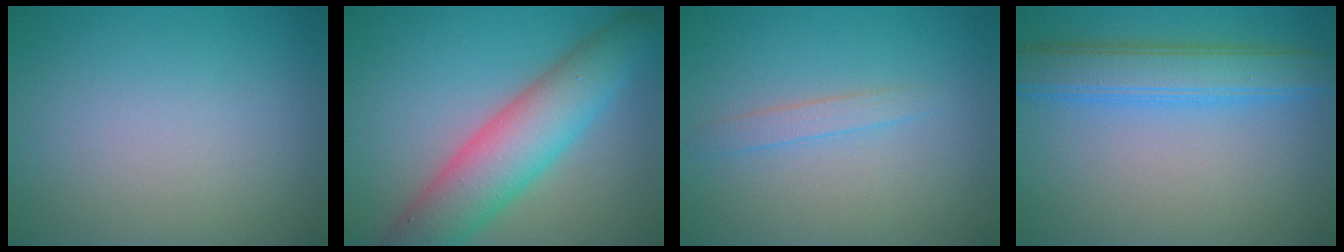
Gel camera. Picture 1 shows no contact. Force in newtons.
{"total": 8.0, "press": 8.0, "slide": 0.5}
{"total": 1.4, "press": 1.4, "slide": 0.1}
{"total": 5.1, "press": 5.1, "slide": 0.1}